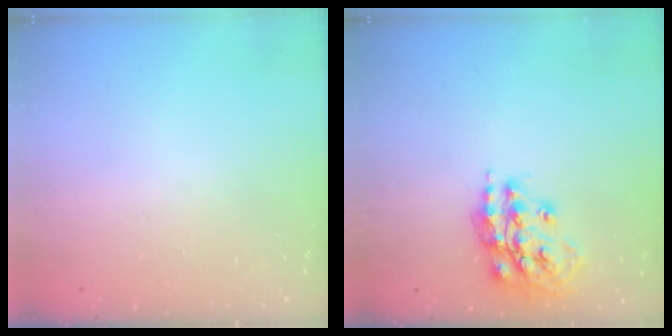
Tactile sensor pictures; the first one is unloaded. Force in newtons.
{"total": 15.1, "press": 15.0, "slide": 1.0}